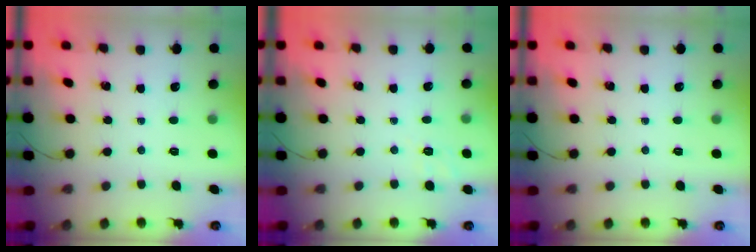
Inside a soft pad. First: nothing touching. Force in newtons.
{"total": 2.3, "press": 1.6, "slide": 1.7}
{"total": 0.0}